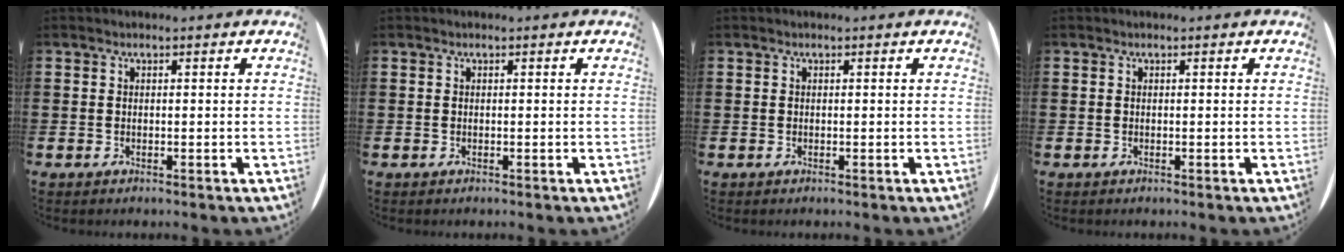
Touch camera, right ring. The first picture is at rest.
{"total": 0.0}
{"total": 0.0}
{"total": 0.0}